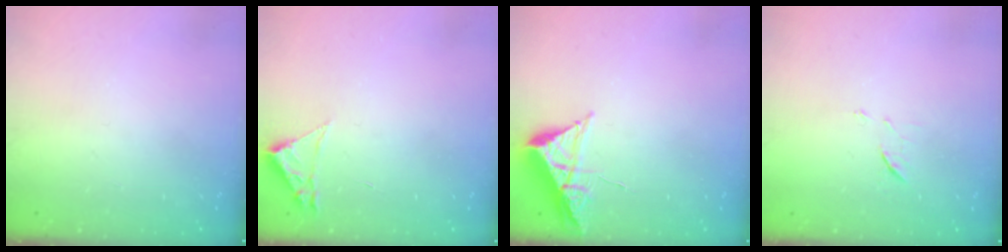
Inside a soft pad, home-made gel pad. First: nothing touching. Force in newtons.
{"total": 1.8, "press": 1.8, "slide": 0.2}
{"total": 7.9, "press": 7.9, "slide": 0.8}
{"total": 5.8, "press": 5.7, "slide": 1.3}